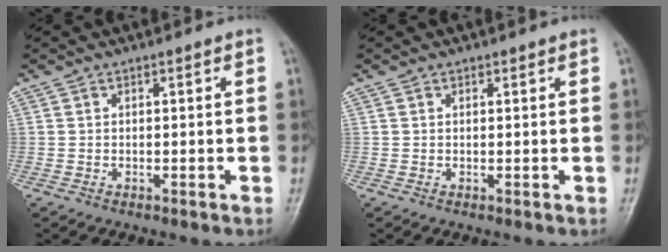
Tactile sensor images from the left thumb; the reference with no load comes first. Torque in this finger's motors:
{"motor_torque": [-0.26, -0.06, -0.29, 0.11, 0.03]}